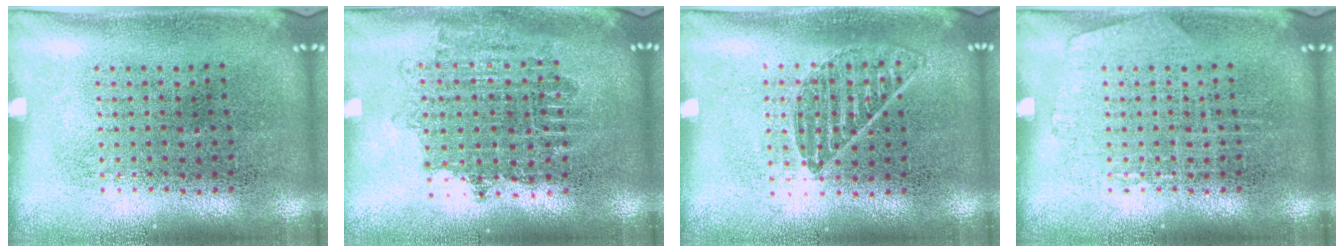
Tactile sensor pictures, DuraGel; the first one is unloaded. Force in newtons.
{"total": 1.6, "press": 1.3, "slide": 0.9}
{"total": 0.9, "press": 0.8, "slide": 0.3}
{"total": 1.0, "press": 1.0, "slide": 0.1}